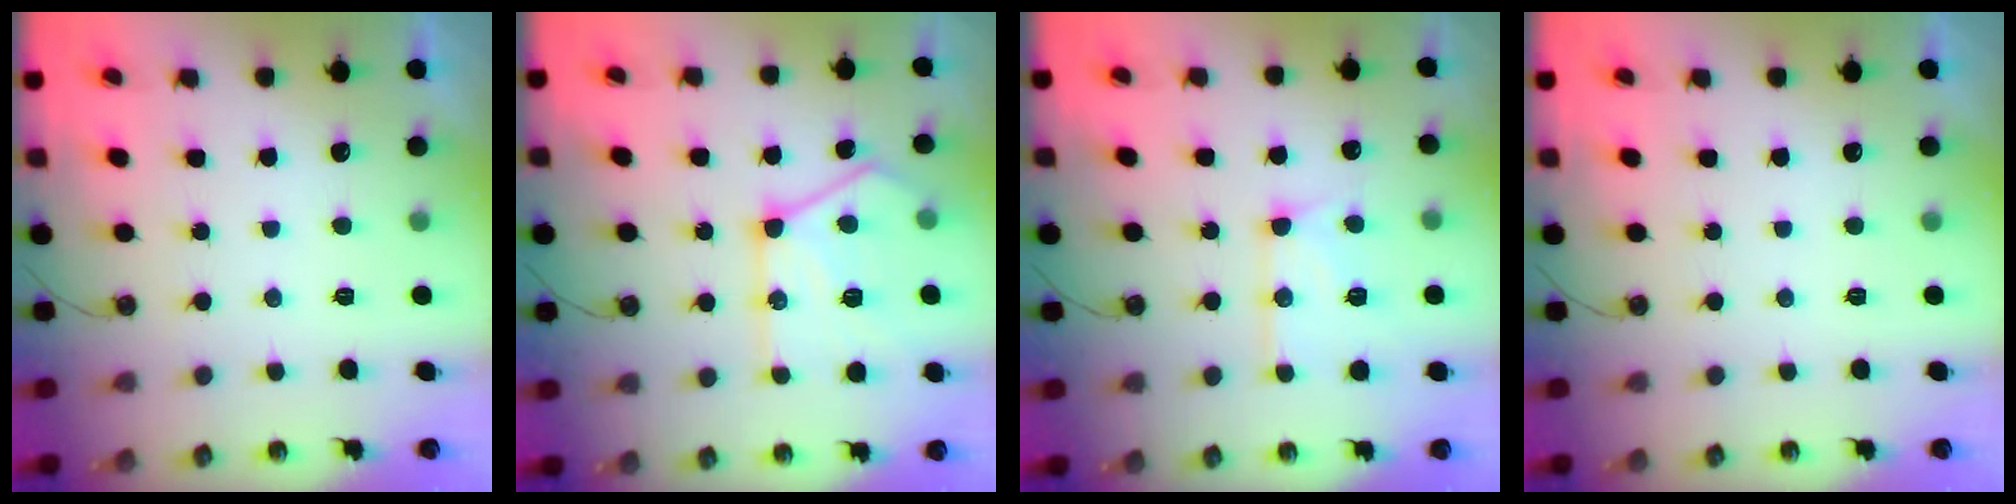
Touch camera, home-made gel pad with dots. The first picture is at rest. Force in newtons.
{"total": 18.7, "press": 18.7, "slide": 0.9}
{"total": 11.8, "press": 11.8, "slide": 1.1}
{"total": 0.0}